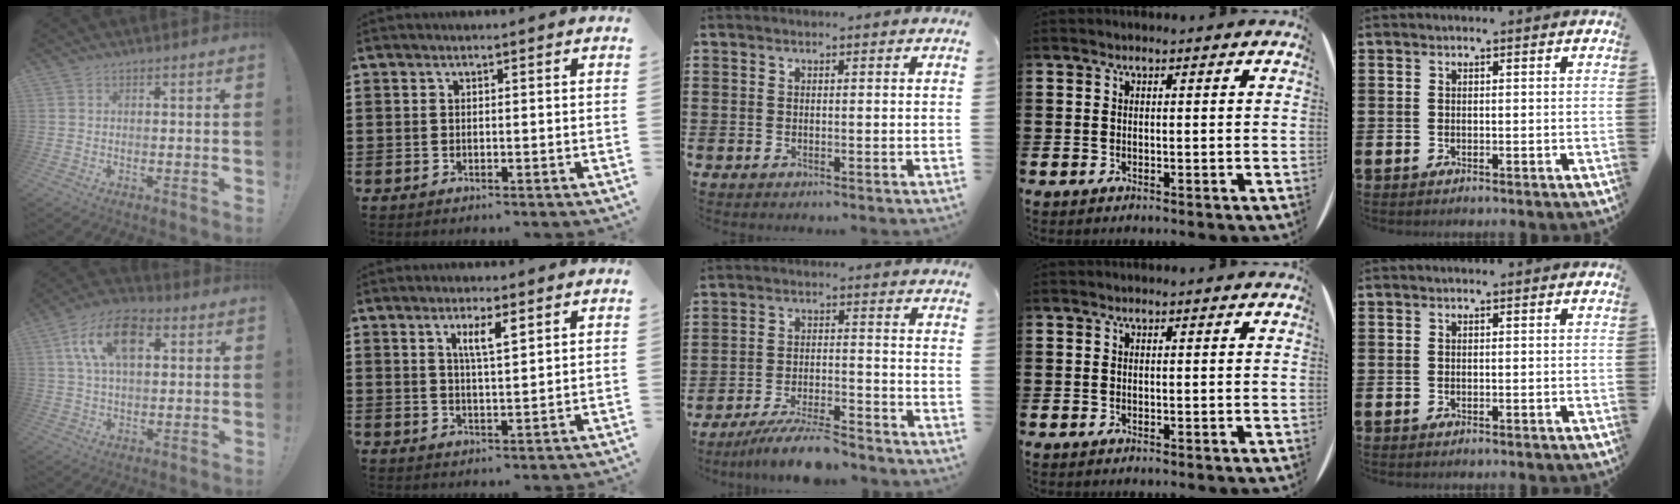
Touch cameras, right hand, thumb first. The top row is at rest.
{"thumb": {"total": 15.0, "force": [4.9, 8.8, 11.1], "torque": [-0.188, 0.006, 0.090]}, "index": {"total": 4.0, "force": [1.8, 0.9, 3.4], "torque": [-0.064, 0.002, 0.028]}, "middle": {"total": 7.3, "force": [-6.8, 0.2, 2.8], "torque": [-0.049, 0.000, -0.126]}}